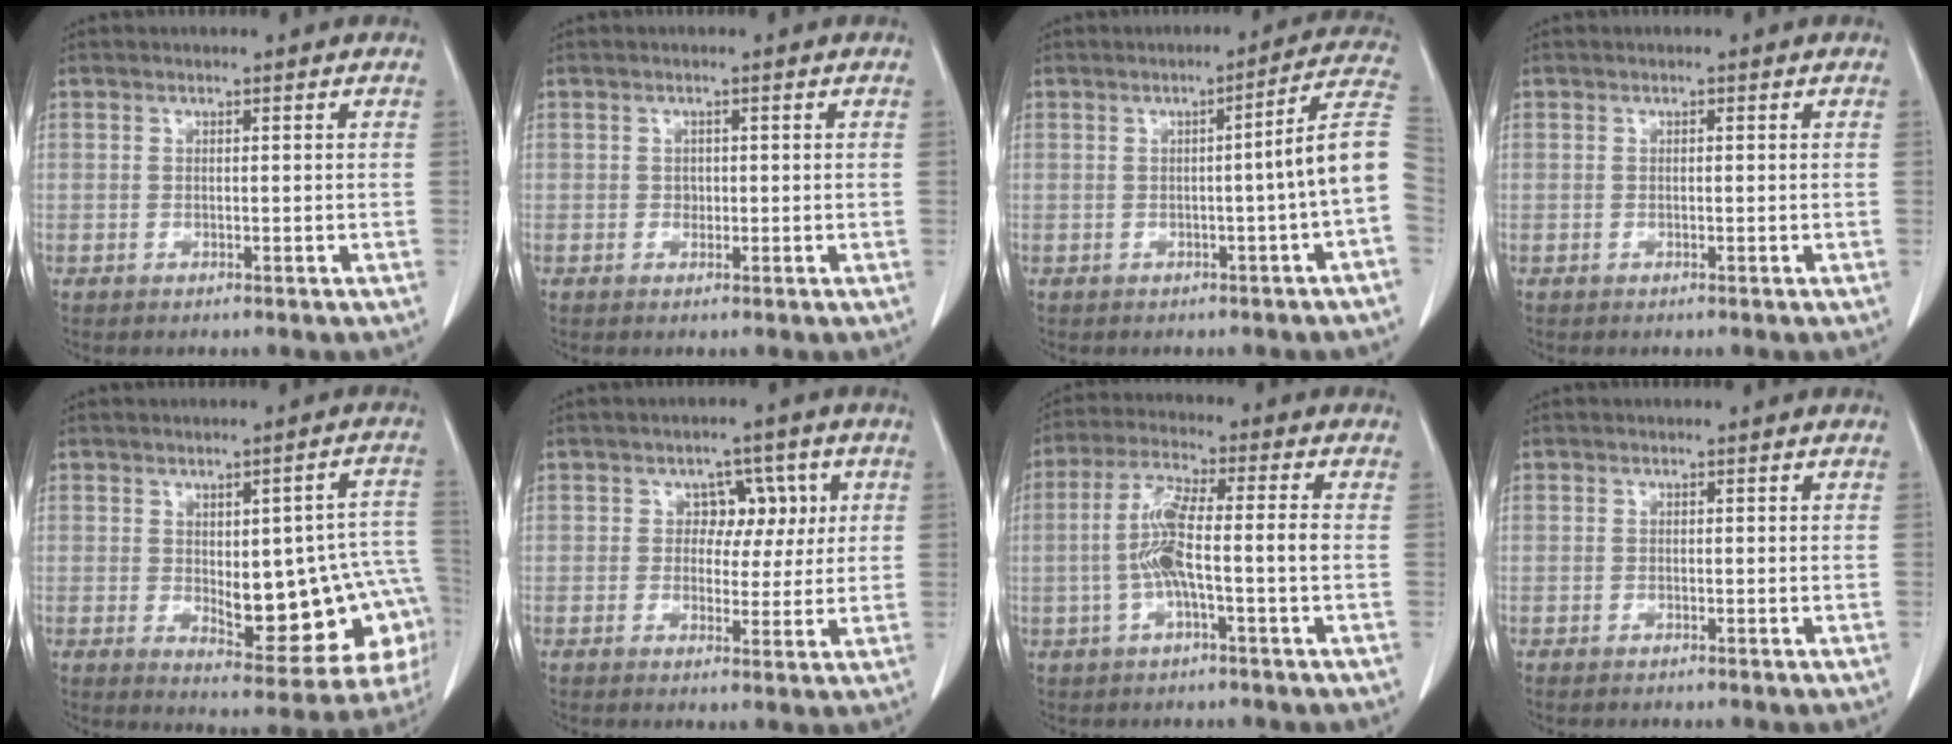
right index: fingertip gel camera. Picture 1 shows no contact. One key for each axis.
{"total": 0.9, "fx": -0.1, "fy": 0.8, "fz": 0.4, "tx": -0.004, "ty": 0.003, "tz": -0.002}
{"total": 8.0, "fx": -1.1, "fy": -1.6, "fz": 7.8, "tx": -0.089, "ty": 0.015, "tz": -0.019}
{"total": 0.0}
{"total": 17.4, "fx": -2.3, "fy": 6.3, "fz": 16.1, "tx": -0.146, "ty": 0.027, "tz": -0.005}
{"total": 5.1, "fx": 1.1, "fy": 4.0, "fz": 3.0, "tx": -0.024, "ty": 0.012, "tz": 0.015}
{"total": 8.2, "fx": -1.4, "fy": 0.8, "fz": 8.0, "tx": -0.166, "ty": 0.019, "tz": -0.030}
{"total": 0.6, "fx": -0.5, "fy": 0.2, "fz": 0.2, "tx": -0.008, "ty": -0.002, "tz": -0.006}